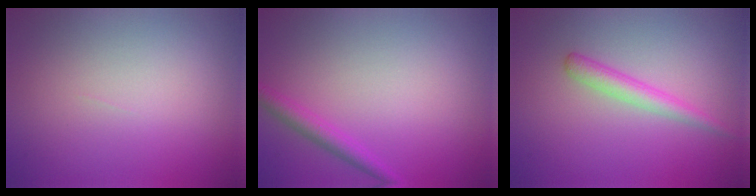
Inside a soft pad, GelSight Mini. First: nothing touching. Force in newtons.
{"total": 1.8, "press": 1.8, "slide": 0.1}
{"total": 2.1, "press": 2.1, "slide": 0.0}